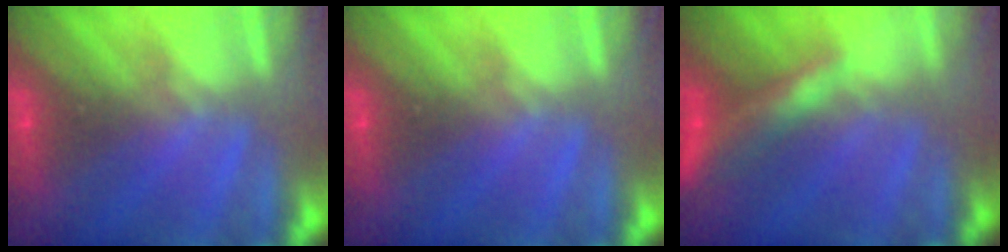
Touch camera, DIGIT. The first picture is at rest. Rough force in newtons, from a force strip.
{"total": 0.0}
{"total": 9.1}